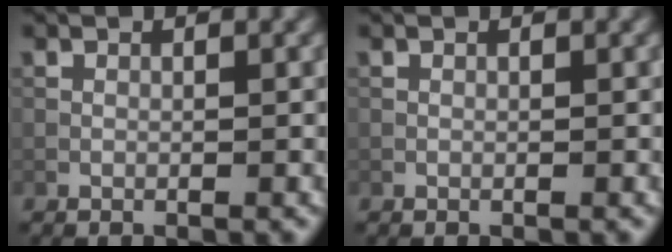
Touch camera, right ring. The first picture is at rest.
{"total": 0.0}